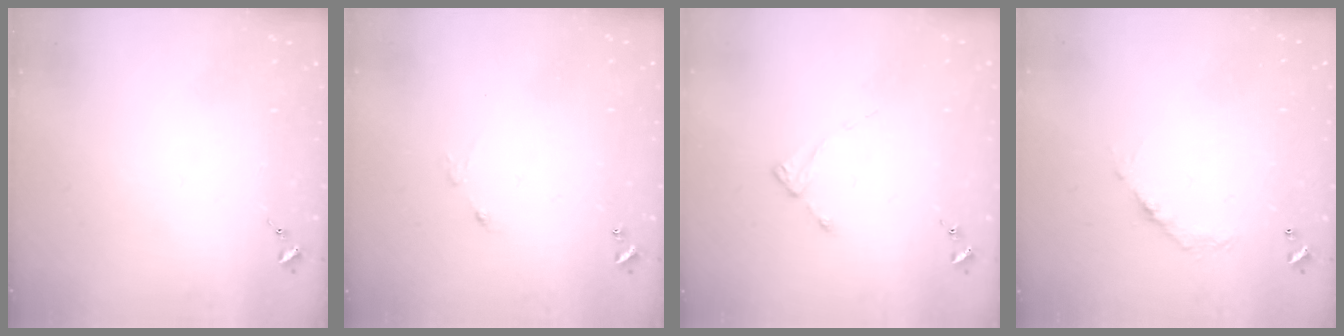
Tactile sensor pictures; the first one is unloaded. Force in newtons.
{"total": 4.8, "press": 4.8, "slide": 0.3}
{"total": 1.9, "press": 1.8, "slide": 0.3}
{"total": 6.3, "press": 6.3, "slide": 0.4}